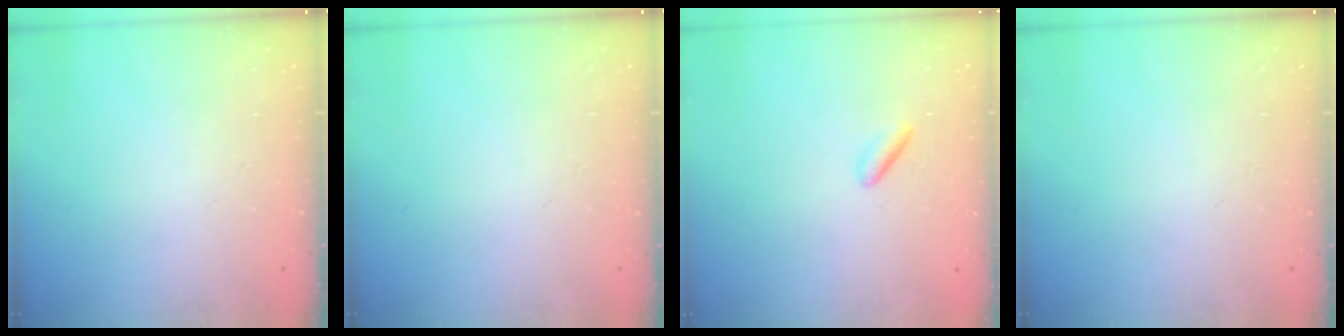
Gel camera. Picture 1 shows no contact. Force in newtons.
{"total": 0.0}
{"total": 3.0, "press": 2.7, "slide": 1.2}
{"total": 0.0}